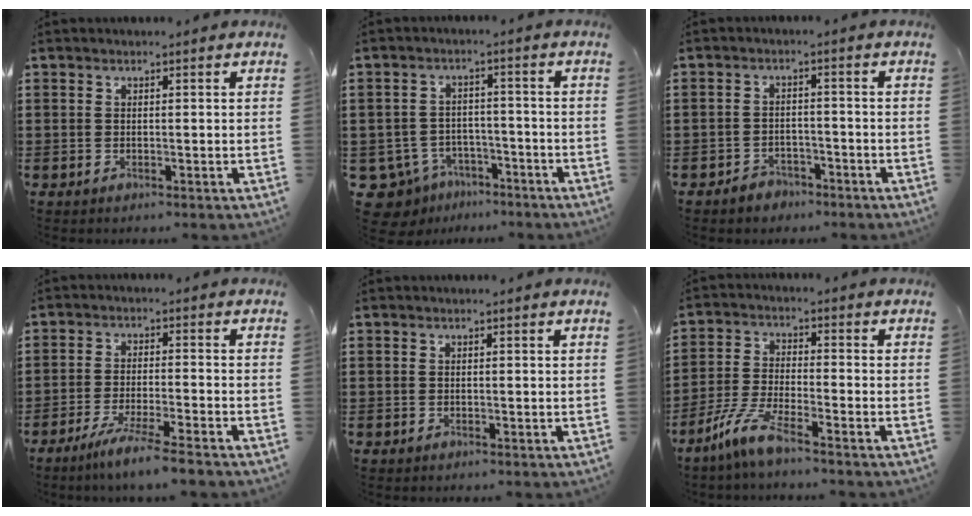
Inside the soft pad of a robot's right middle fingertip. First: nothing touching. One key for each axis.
{"total": 5.1, "fx": -4.1, "fy": 2.8, "fz": 1.0, "tx": -0.054, "ty": 0.003, "tz": -0.086}
{"total": 2.3, "fx": -2.1, "fy": 0.9, "fz": 0.2, "tx": -0.012, "ty": 0.002, "tz": -0.044}
{"total": 5.4, "fx": -4.6, "fy": -0.6, "fz": 2.7, "tx": -0.055, "ty": -0.019, "tz": -0.086}
{"total": 0.0}
{"total": 6.5, "fx": -4.8, "fy": 0.5, "fz": 4.3, "tx": -0.111, "ty": -0.016, "tz": -0.095}